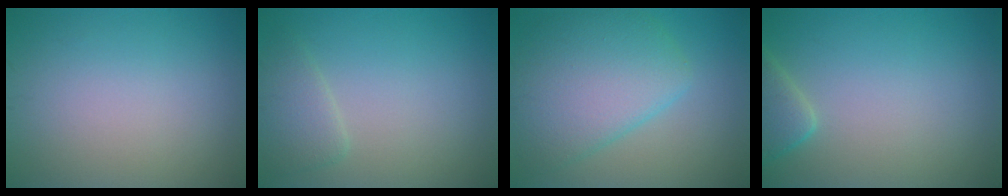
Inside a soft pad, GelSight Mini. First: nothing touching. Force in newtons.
{"total": 2.2, "press": 2.1, "slide": 0.3}
{"total": 7.4, "press": 7.4, "slide": 0.4}
{"total": 2.4, "press": 2.4, "slide": 0.3}